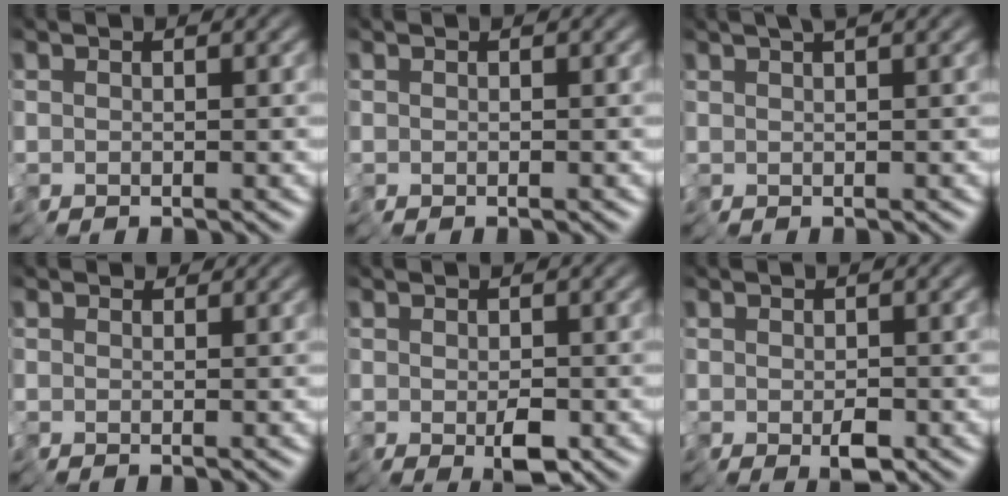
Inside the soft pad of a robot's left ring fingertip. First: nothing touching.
{"total": 0.0}
{"total": 1.8, "force": [1.0, -0.1, 1.5], "torque": [-0.022, 0.014, 0.018]}
{"total": 0.6, "force": [0.2, 0.5, 0.0], "torque": [0.000, 0.002, 0.002]}
{"total": 2.2, "force": [-0.3, 1.1, 1.9], "torque": [-0.037, -0.004, -0.002]}
{"total": 1.7, "force": [-0.4, 0.9, 1.4], "torque": [-0.029, -0.004, -0.004]}